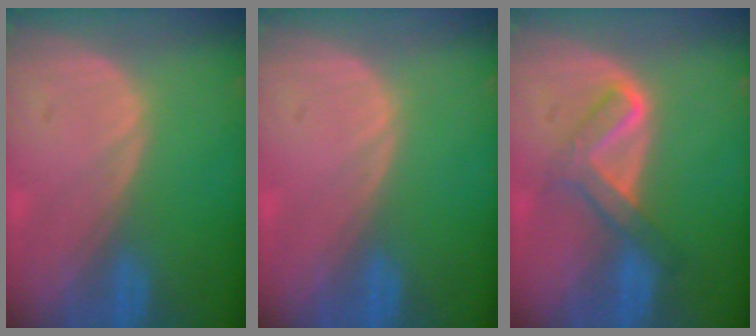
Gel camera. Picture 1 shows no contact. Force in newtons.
{"total": 0.0}
{"total": 5.2, "press": 5.2, "slide": 0.4}